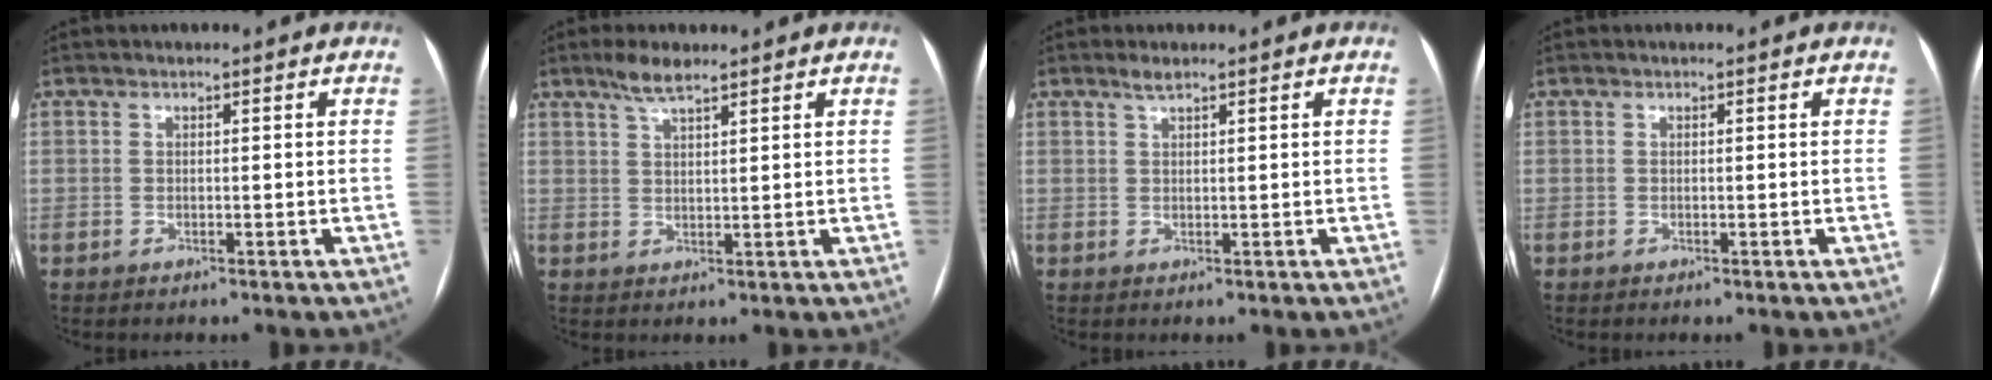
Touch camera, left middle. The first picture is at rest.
{"total": 3.7, "force": [2.9, 0.6, 2.3], "torque": [-0.048, 0.005, 0.056]}
{"total": 1.3, "force": [1.0, 0.1, 0.8], "torque": [-0.016, 0.003, 0.021]}
{"total": 0.0}